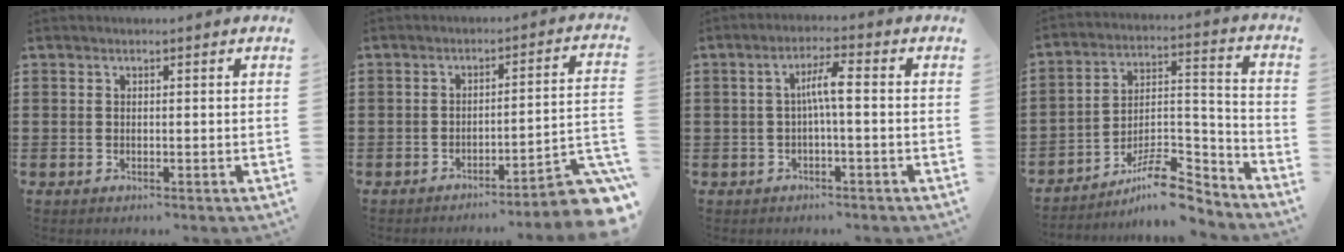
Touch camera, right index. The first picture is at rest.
{"total": 5.3, "force": [-4.0, 0.1, 3.5], "torque": [-0.058, -0.018, -0.079]}
{"total": 4.2, "force": [-0.3, 0.6, 4.2], "torque": [-0.080, 0.008, -0.010]}
{"total": 10.5, "force": [-8.2, 3.4, 5.6], "torque": [-0.084, 0.033, -0.150]}